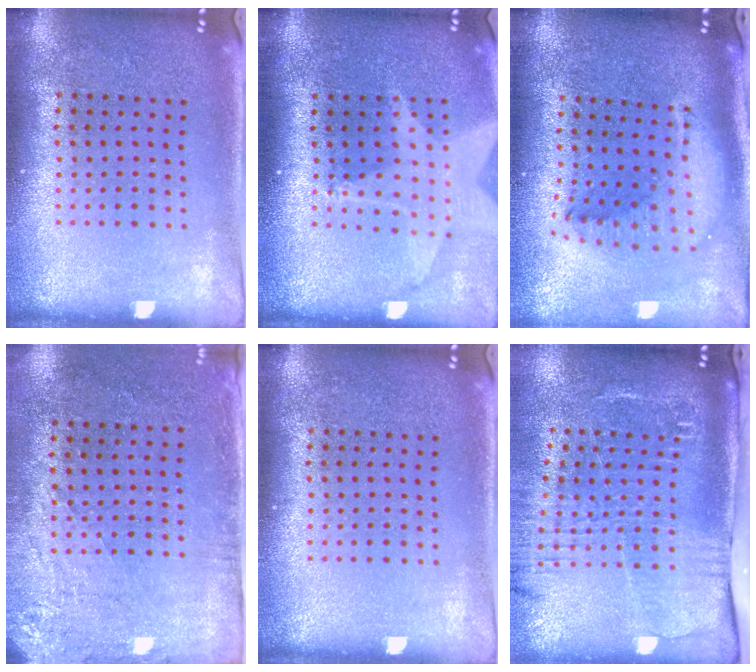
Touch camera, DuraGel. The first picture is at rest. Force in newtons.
{"total": 2.0, "press": 1.5, "slide": 1.3}
{"total": 2.2, "press": 1.7, "slide": 1.4}
{"total": 2.8, "press": 2.3, "slide": 1.6}
{"total": 0.0}
{"total": 2.7, "press": 2.2, "slide": 1.7}